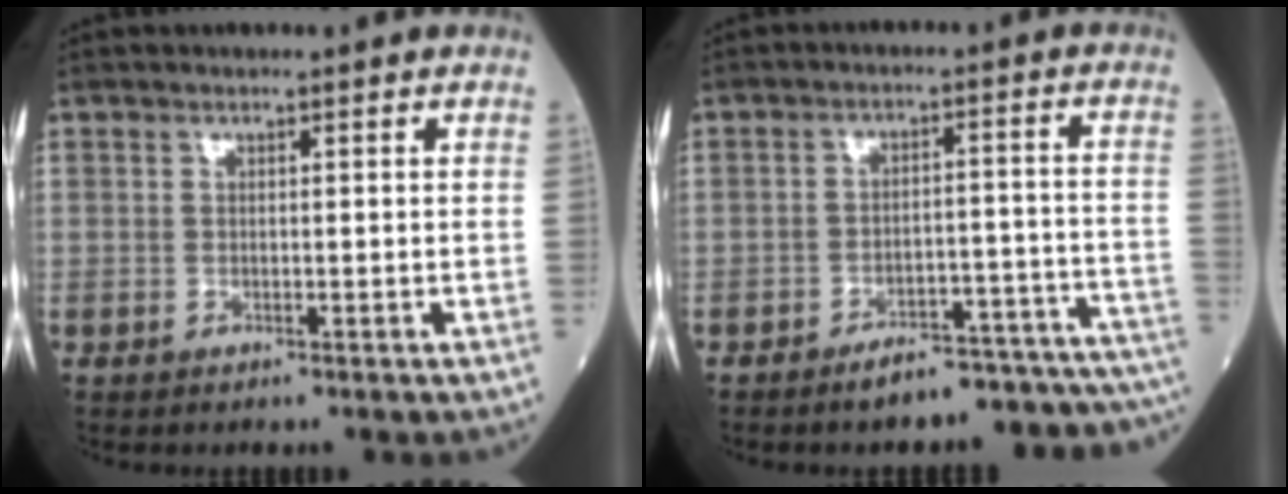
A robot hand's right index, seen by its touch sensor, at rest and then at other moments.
{"total": 14.0, "force": [-12.8, 2.9, 4.8], "torque": [-0.008, 0.042, -0.156]}